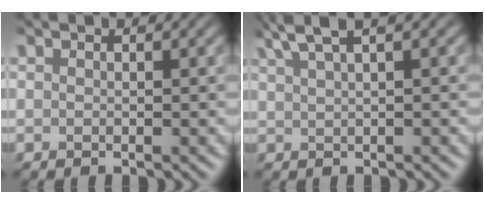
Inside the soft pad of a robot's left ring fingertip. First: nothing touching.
{"total": 3.5, "force": [2.5, 0.4, 2.4], "torque": [-0.052, 0.019, 0.051]}